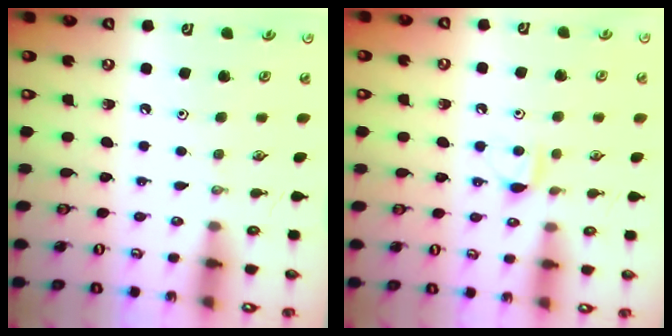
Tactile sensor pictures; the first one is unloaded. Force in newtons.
{"total": 4.3, "press": 4.3, "slide": 0.6}